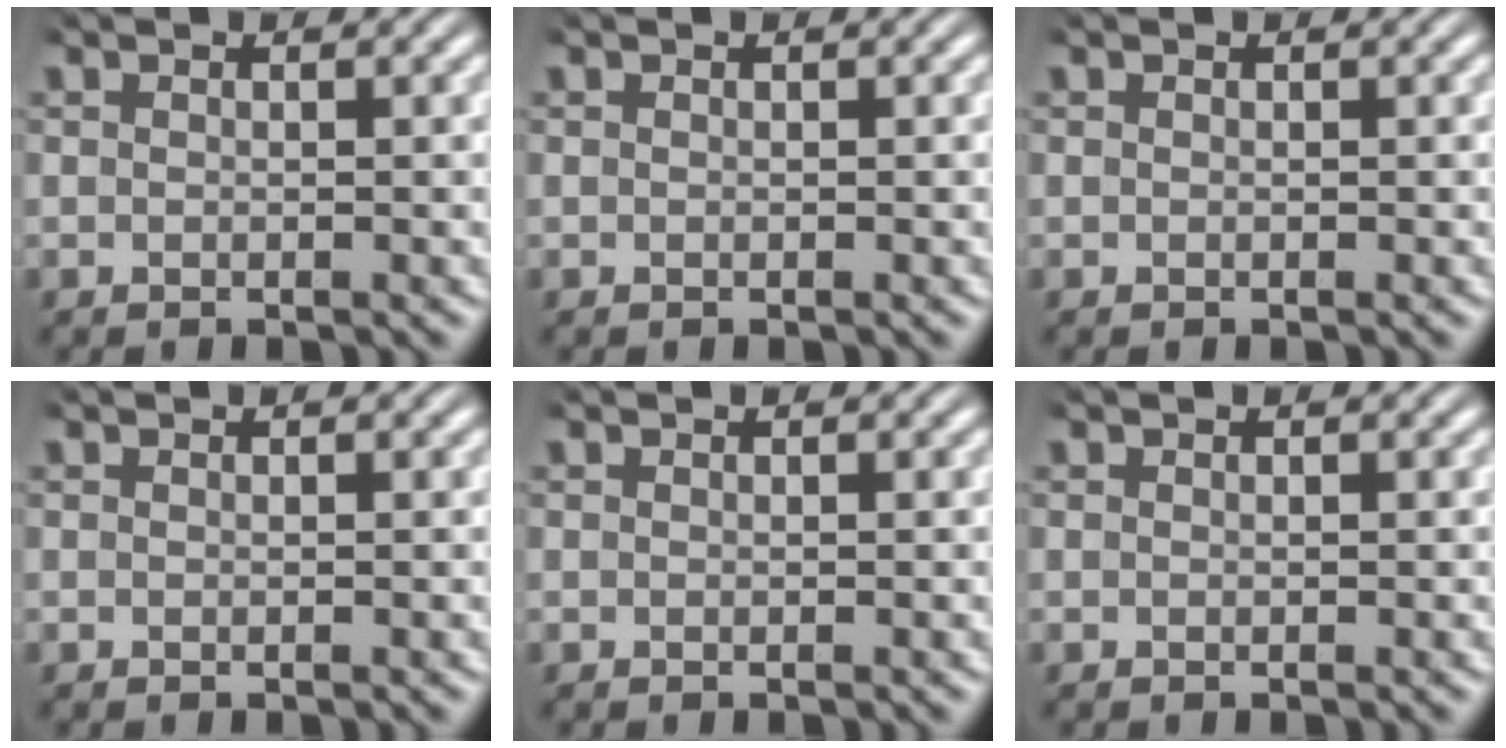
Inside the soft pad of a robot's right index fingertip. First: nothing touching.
{"total": 0.0}
{"total": 0.0}
{"total": 0.0}
{"total": 0.0}
{"total": 0.0}